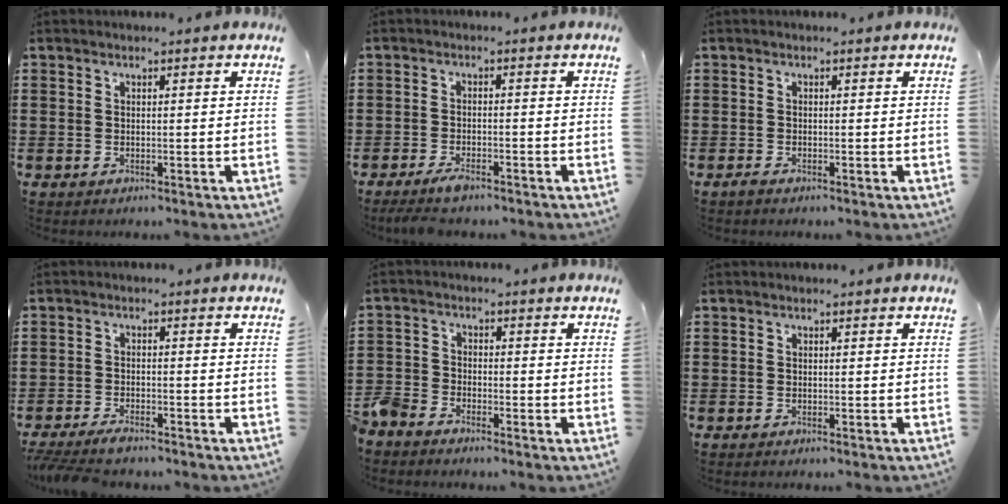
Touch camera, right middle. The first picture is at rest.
{"total": 2.7, "force": [-2.2, 0.7, 1.4], "torque": [-0.031, 0.000, -0.044]}
{"total": 0.6, "force": [-0.4, 0.1, 0.3], "torque": [-0.007, -0.003, -0.008]}
{"total": 2.7, "force": [-2.5, 0.4, 0.9], "torque": [-0.024, 0.000, -0.053]}
{"total": 3.7, "force": [-3.5, 1.1, 0.3], "torque": [-0.036, -0.006, -0.081]}
{"total": 0.0}